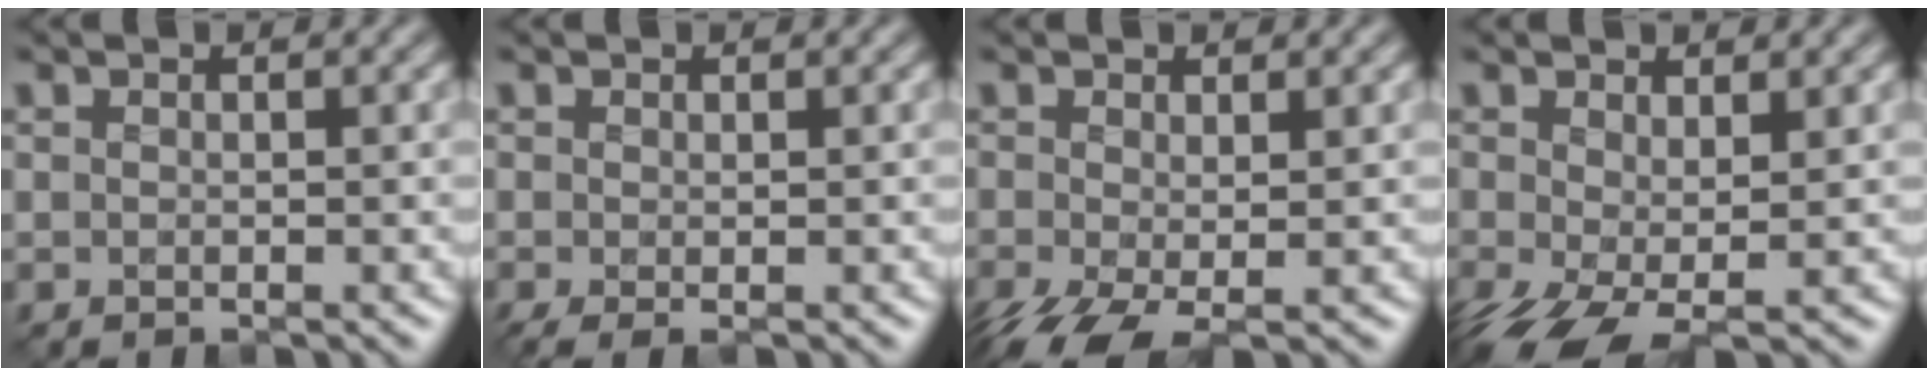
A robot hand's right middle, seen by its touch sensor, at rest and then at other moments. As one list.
[{"total": 0.9, "force": [-0.3, 0.1, 0.9], "torque": [-0.018, -0.004, -0.001]}, {"total": 4.1, "force": [-2.1, 1.4, 3.2], "torque": [-0.082, -0.018, -0.034]}, {"total": 3.9, "force": [-1.5, 1.3, 3.4], "torque": [-0.083, -0.017, -0.025]}]